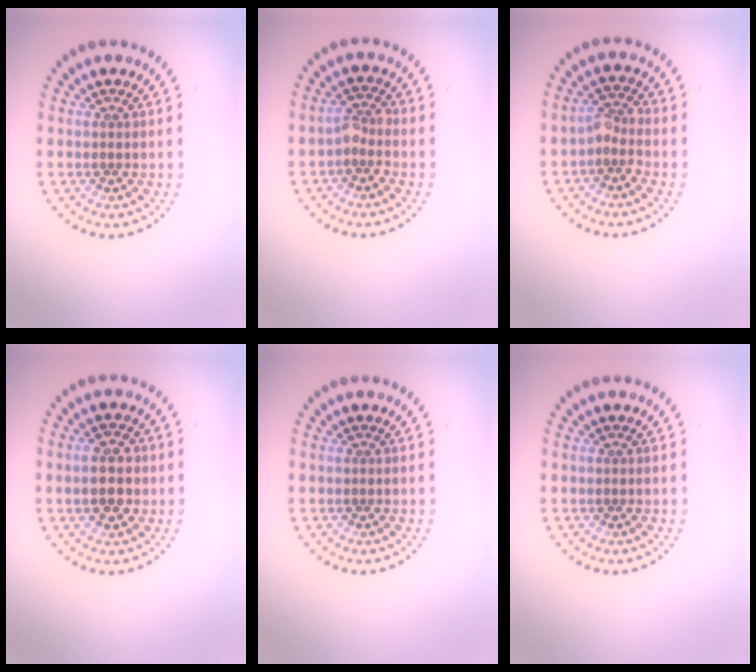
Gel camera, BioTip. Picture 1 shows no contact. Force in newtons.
{"total": 1.8, "press": 1.4, "slide": 1.1}
{"total": 1.8, "press": 1.5, "slide": 1.1}
{"total": 4.2, "press": 4.2, "slide": 0.1}
{"total": 0.0}
{"total": 0.0}